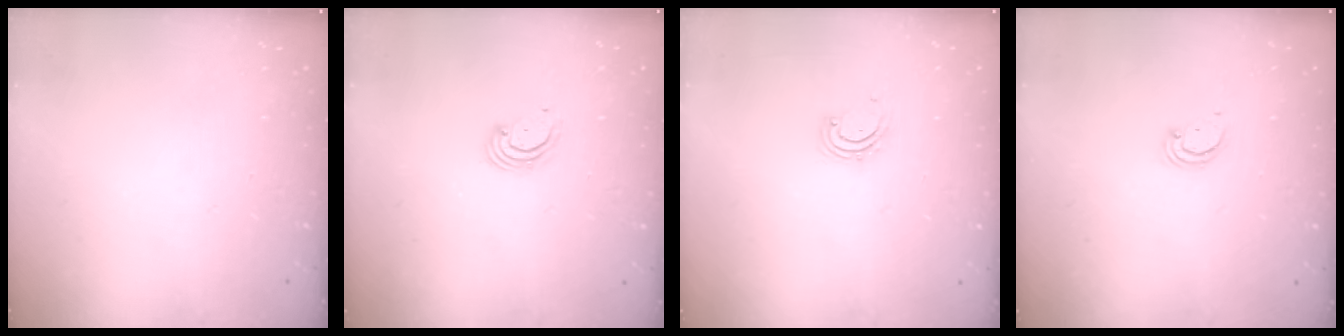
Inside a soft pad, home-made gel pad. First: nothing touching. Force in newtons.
{"total": 2.5, "press": 2.5, "slide": 0.3}
{"total": 2.9, "press": 2.9, "slide": 0.4}
{"total": 2.4, "press": 2.4, "slide": 0.2}